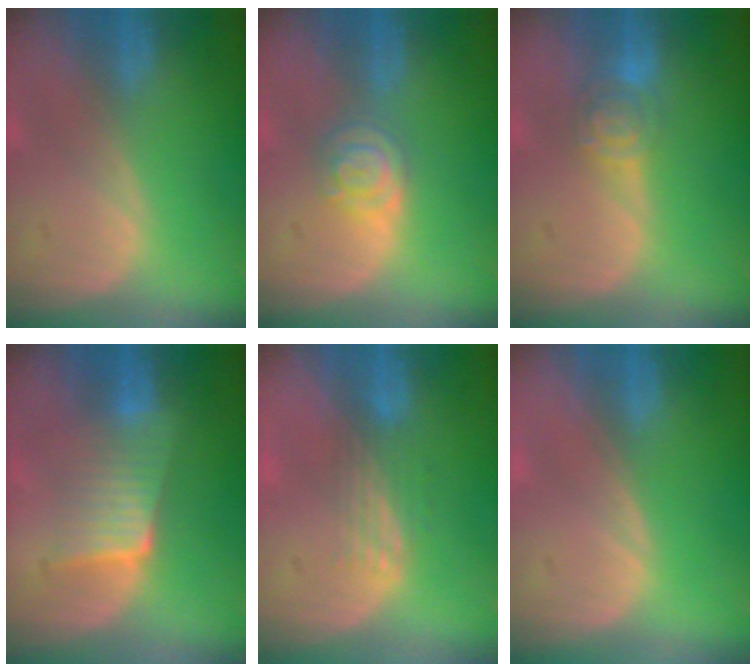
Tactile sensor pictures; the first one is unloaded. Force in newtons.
{"total": 4.4, "press": 3.9, "slide": 1.9}
{"total": 4.6, "press": 4.3, "slide": 1.7}
{"total": 6.6, "press": 5.8, "slide": 3.3}
{"total": 3.3, "press": 2.8, "slide": 1.8}
{"total": 0.0}